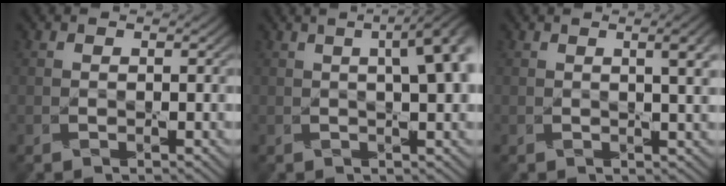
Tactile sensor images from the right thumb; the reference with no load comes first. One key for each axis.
{"total": 8.0, "fx": 1.6, "fy": 2.7, "fz": 7.3, "tx": -0.065, "ty": 0.032, "tz": 0.006}
{"total": 3.6, "fx": 1.2, "fy": 0.8, "fz": 3.4, "tx": -0.046, "ty": 0.008, "tz": 0.017}